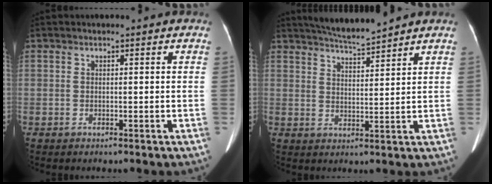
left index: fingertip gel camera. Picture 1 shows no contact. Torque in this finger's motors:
{"motor_torque": [0.63, -1.07, 0.03, 0.04]}